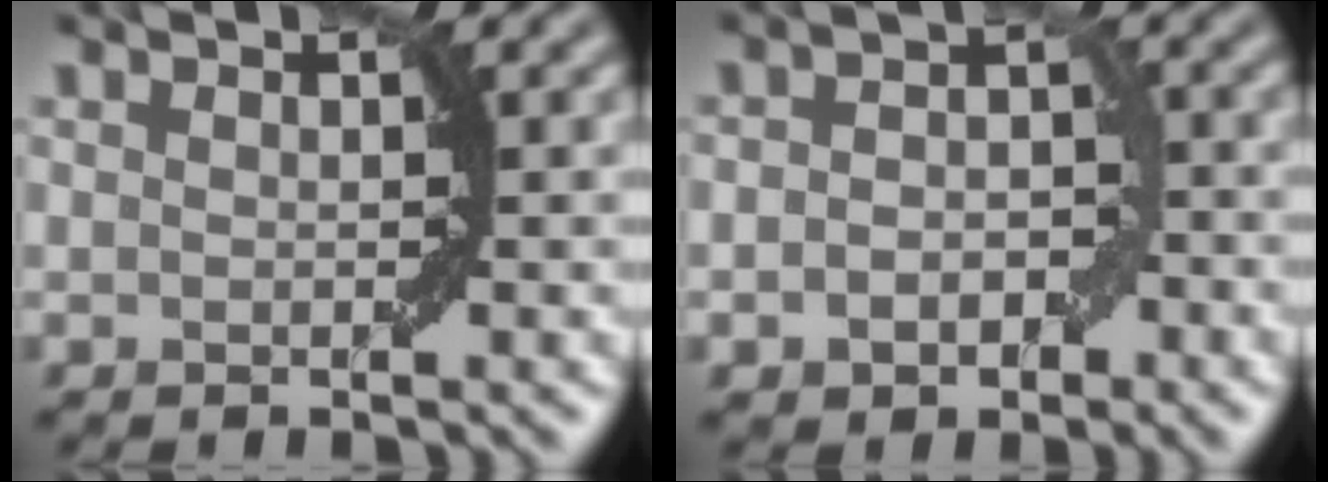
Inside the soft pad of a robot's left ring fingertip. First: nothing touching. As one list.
[{"total": 3.6, "force": [-1.1, 2.6, 2.2], "torque": [-0.024, -0.001, -0.022]}]